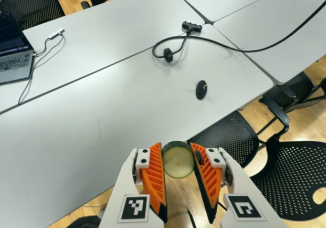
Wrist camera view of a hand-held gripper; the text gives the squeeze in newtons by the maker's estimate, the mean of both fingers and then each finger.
{"total": 8.1, "left": 8.1, "right": 8.1}